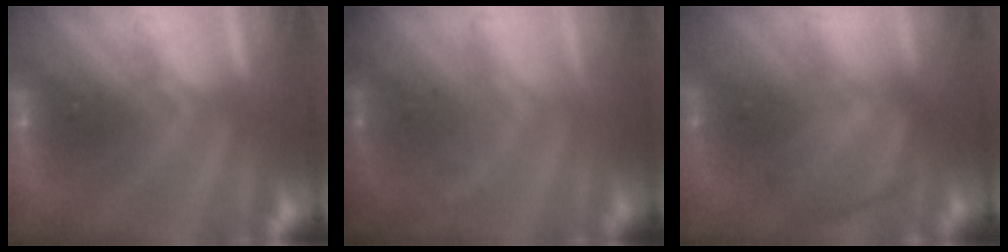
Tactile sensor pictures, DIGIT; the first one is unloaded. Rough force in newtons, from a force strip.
{"total": 1.8}
{"total": 2.9}